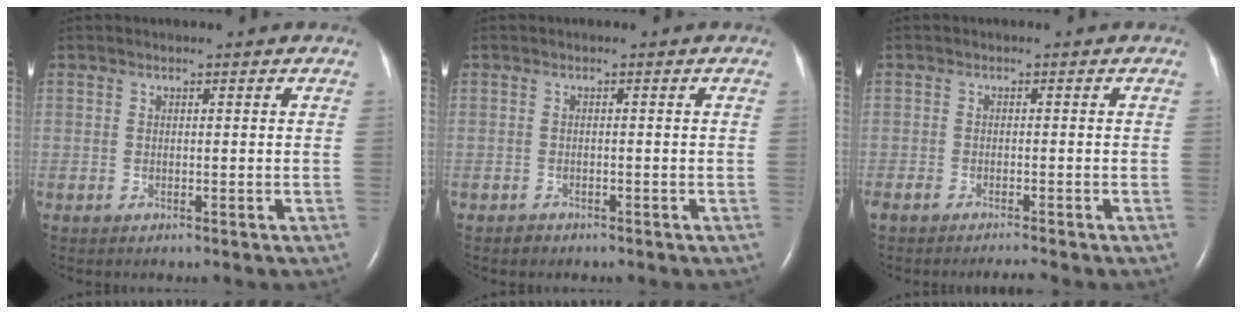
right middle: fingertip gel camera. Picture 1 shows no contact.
{"total": 0.9, "force": [-0.7, 0.6, -0.1], "torque": [0.001, 0.003, -0.013]}
{"total": 2.8, "force": [-2.6, -0.1, 1.2], "torque": [-0.023, -0.007, -0.042]}